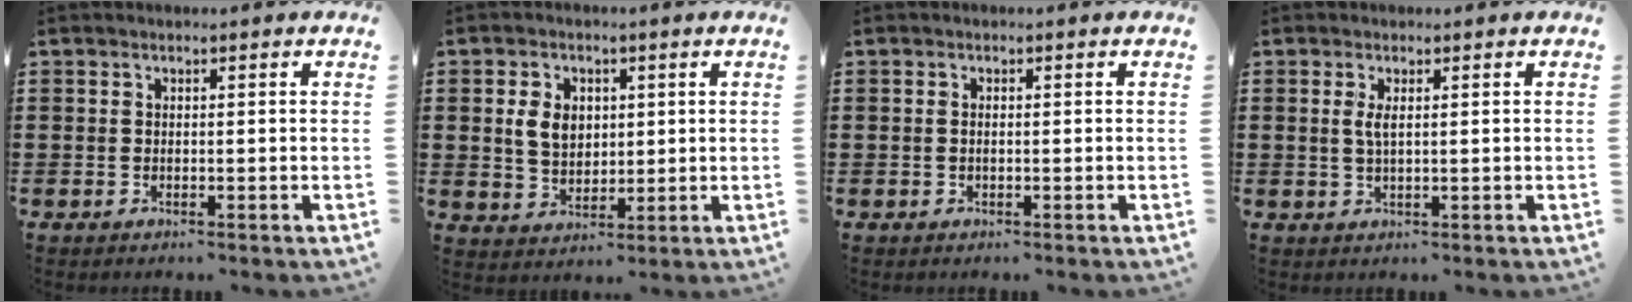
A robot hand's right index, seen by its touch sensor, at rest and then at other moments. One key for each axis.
{"total": 5.3, "fx": 1.0, "fy": 3.9, "fz": 3.4, "tx": -0.078, "ty": 0.007, "tz": 0.012}
{"total": 0.5, "fx": -0.1, "fy": 0.2, "fz": 0.5, "tx": -0.011, "ty": -0.002, "tz": -0.002}
{"total": 2.0, "fx": 0.5, "fy": 0.5, "fz": 1.9, "tx": -0.039, "ty": 0.002, "tz": 0.006}